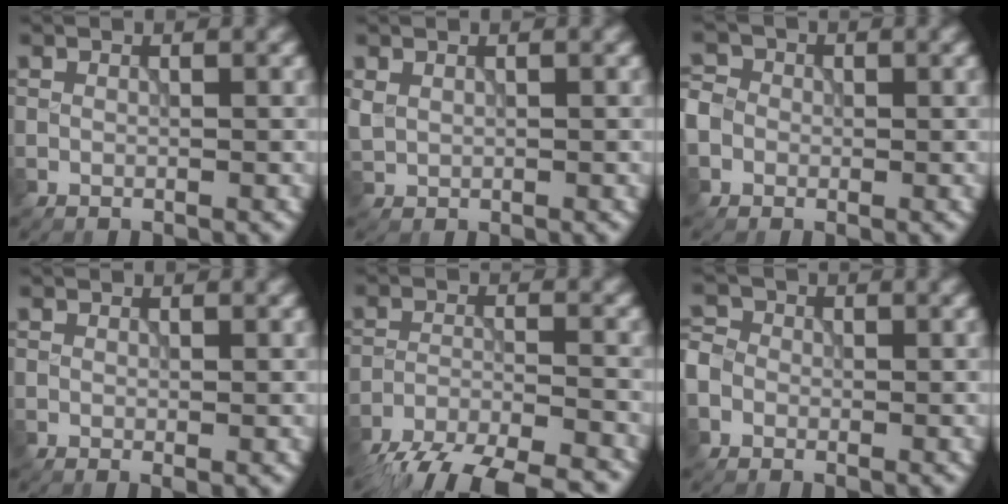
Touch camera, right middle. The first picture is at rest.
{"total": 1.0, "force": [0.5, 0.7, 0.5], "torque": [-0.015, 0.000, 0.015]}
{"total": 4.4, "force": [-0.9, 4.0, 1.6], "torque": [-0.031, 0.015, -0.040]}
{"total": 0.5, "force": [0.0, 0.1, 0.5], "torque": [-0.003, -0.003, -0.001]}
{"total": 10.2, "force": [-9.1, 2.5, 3.8], "torque": [-0.059, -0.021, -0.141]}
{"total": 3.7, "force": [-0.9, 3.4, 1.4], "torque": [-0.024, 0.016, -0.037]}